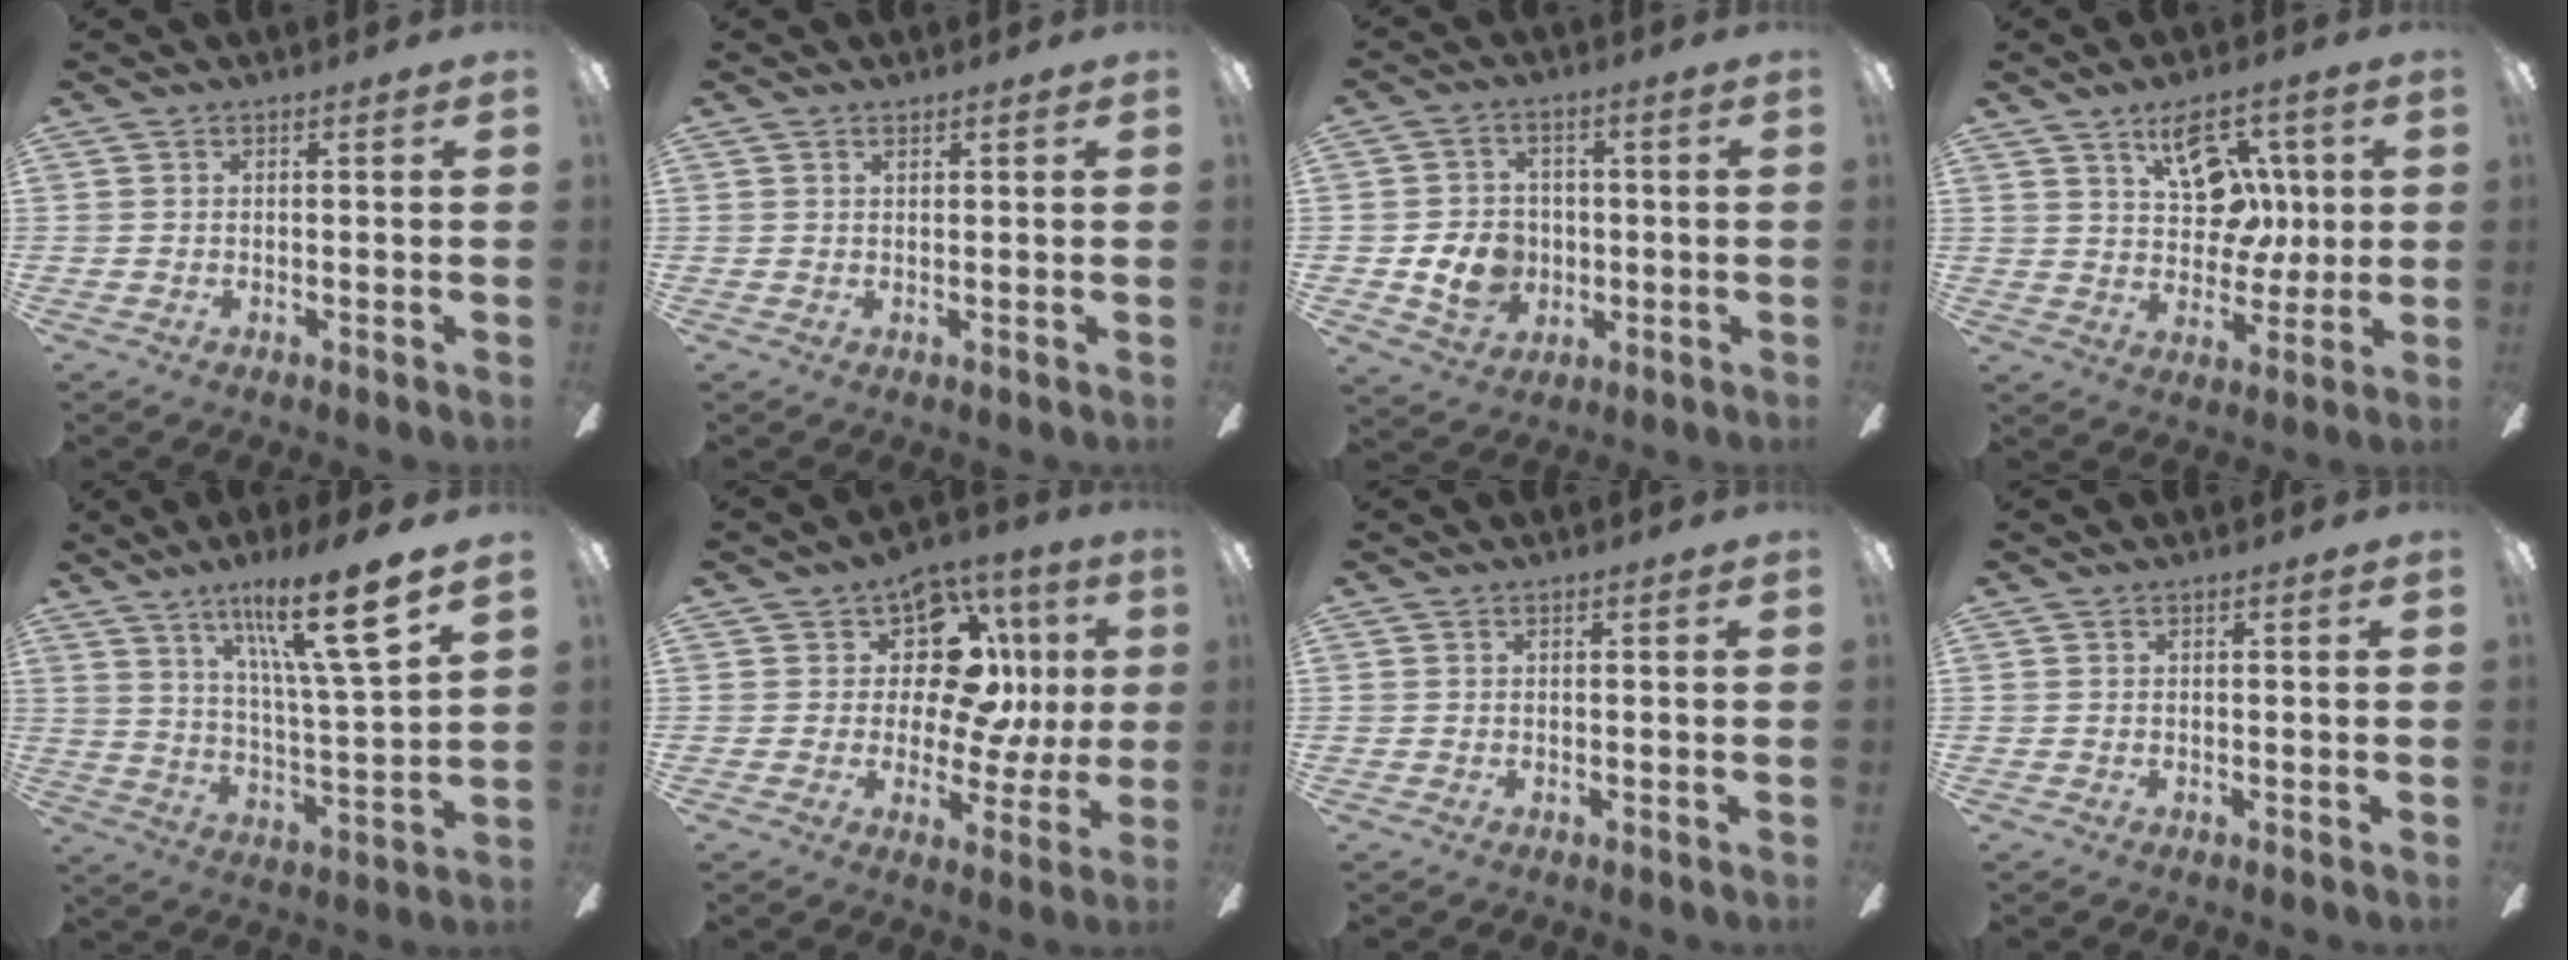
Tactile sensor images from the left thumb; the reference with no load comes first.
{"total": 0.8, "force": [0.6, 0.4, 0.4], "torque": [-0.009, 0.001, 0.011]}
{"total": 8.9, "force": [-1.5, 7.6, 4.4], "torque": [-0.101, 0.014, -0.027]}
{"total": 14.3, "force": [6.1, 9.4, 8.8], "torque": [-0.114, -0.013, 0.110]}
{"total": 17.8, "force": [11.5, 3.1, 13.3], "torque": [-0.220, -0.059, 0.176]}
{"total": 14.9, "force": [4.7, 9.6, 10.3], "torque": [-0.157, -0.016, 0.090]}
{"total": 0.0}
{"total": 0.0}